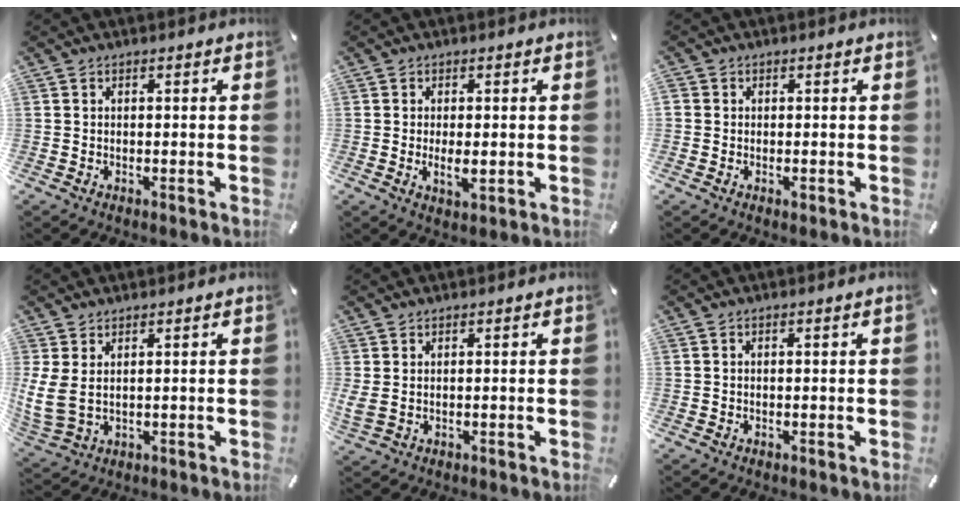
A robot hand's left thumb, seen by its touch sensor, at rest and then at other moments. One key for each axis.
{"total": 4.4, "fx": -0.4, "fy": 1.5, "fz": 4.1, "tx": -0.068, "ty": -0.004, "tz": -0.008}
{"total": 1.1, "fx": -0.4, "fy": 0.9, "fz": 0.4, "tx": -0.006, "ty": 0.001, "tz": -0.008}
{"total": 6.1, "fx": 2.2, "fy": 3.2, "fz": 4.7, "tx": -0.115, "ty": -0.013, "tz": 0.042}
{"total": 2.5, "fx": 0.9, "fy": 0.6, "fz": 2.2, "tx": -0.051, "ty": -0.005, "tz": 0.017}
{"total": 0.9, "fx": 0.1, "fy": -0.1, "fz": 0.9, "tx": -0.014, "ty": -0.003, "tz": 0.001}